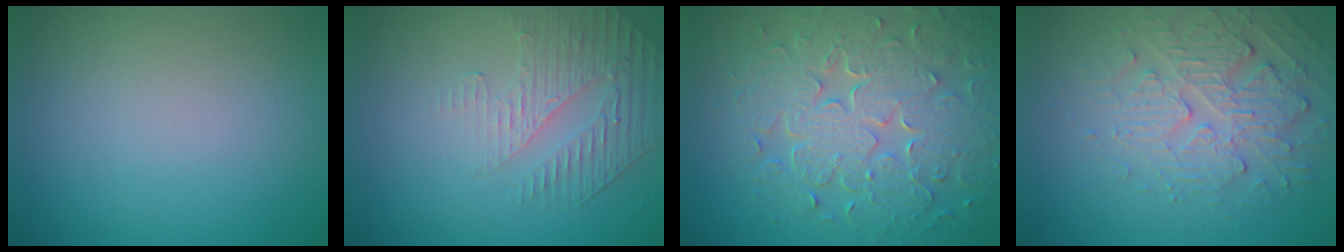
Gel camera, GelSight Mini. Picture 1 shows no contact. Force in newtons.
{"total": 2.2, "press": 1.7, "slide": 1.4}
{"total": 8.9, "press": 6.2, "slide": 6.4}
{"total": 4.0, "press": 3.6, "slide": 1.8}